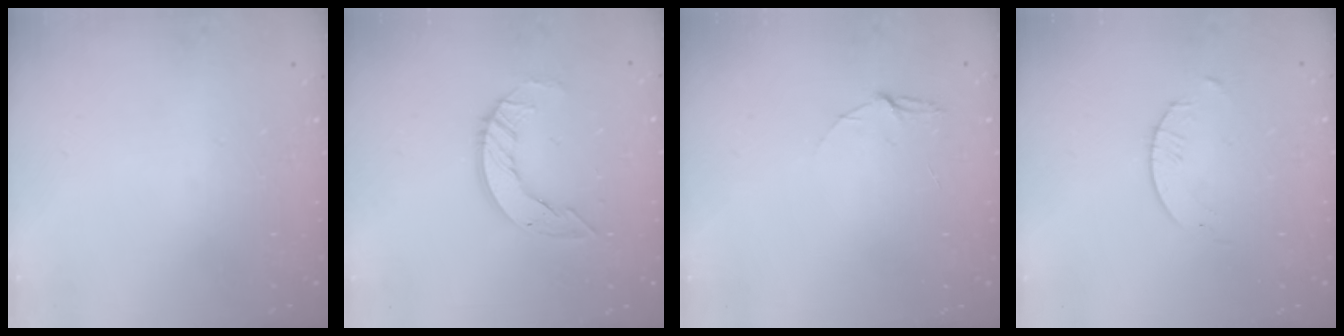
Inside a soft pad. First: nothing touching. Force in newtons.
{"total": 8.3, "press": 8.3, "slide": 0.7}
{"total": 4.0, "press": 4.0, "slide": 0.5}
{"total": 2.1, "press": 2.1, "slide": 0.3}